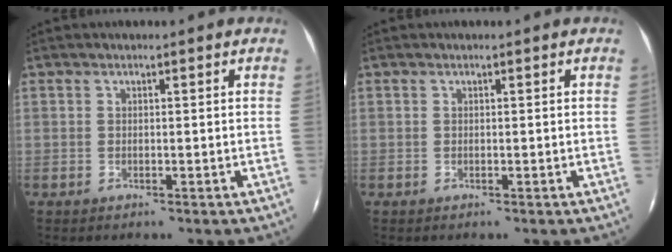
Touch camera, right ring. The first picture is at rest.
{"total": 0.0}